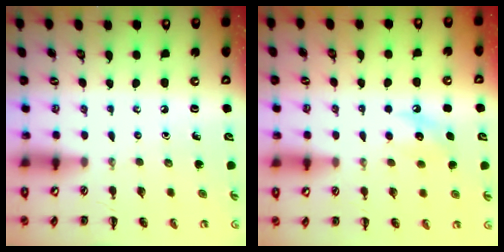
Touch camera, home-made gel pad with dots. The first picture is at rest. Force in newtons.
{"total": 8.1, "press": 7.9, "slide": 1.4}